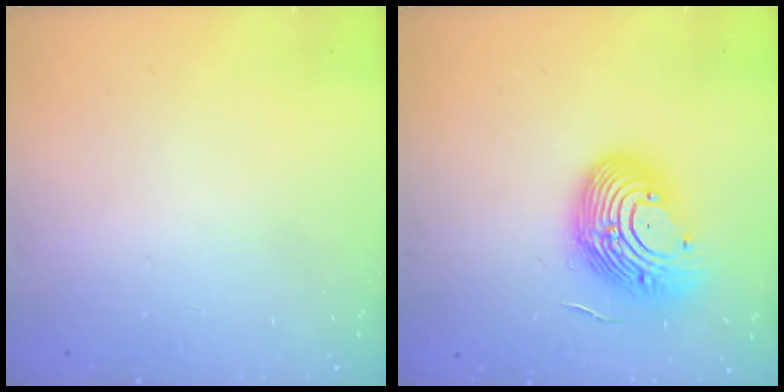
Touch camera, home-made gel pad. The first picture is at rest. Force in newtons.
{"total": 16.3, "press": 15.8, "slide": 4.1}